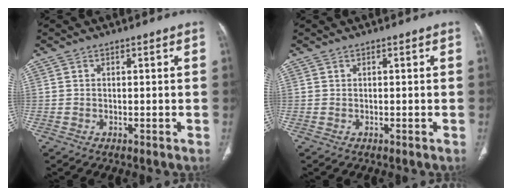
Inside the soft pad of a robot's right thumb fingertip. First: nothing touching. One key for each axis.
{"total": 0.0}